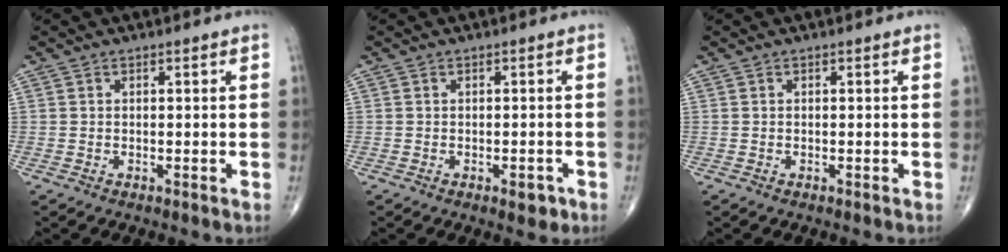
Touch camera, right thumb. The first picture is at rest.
{"total": 2.4, "force": [-1.2, 1.2, 1.8], "torque": [-0.014, 0.003, -0.012]}
{"total": 0.0}